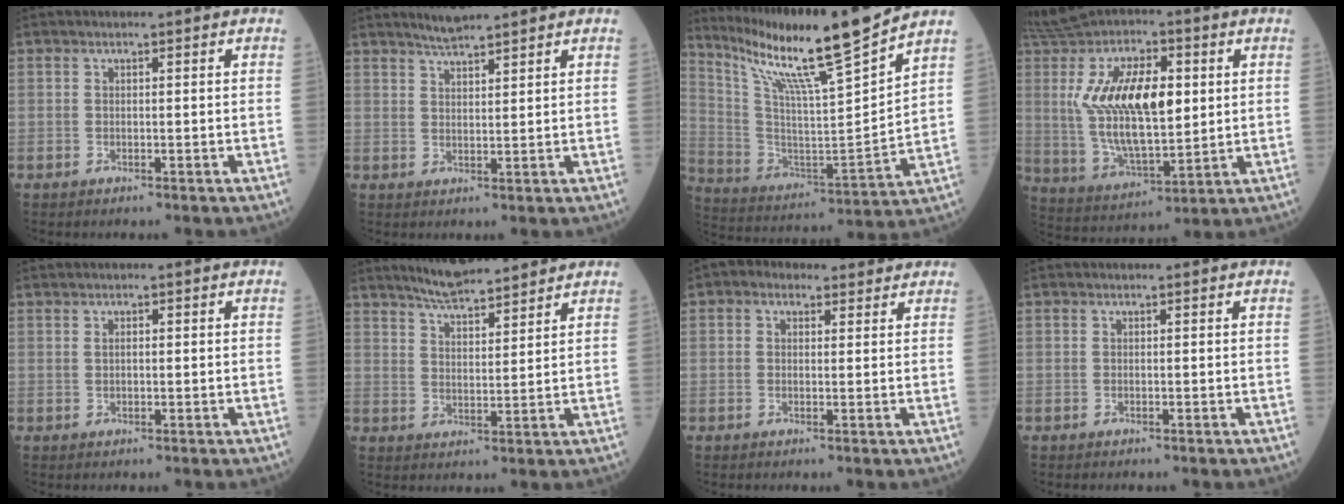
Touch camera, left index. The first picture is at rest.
{"total": 3.7, "force": [3.5, -0.1, 1.4], "torque": [-0.028, 0.006, 0.065]}
{"total": 19.1, "force": [15.4, -1.1, 11.2], "torque": [-0.200, -0.025, 0.267]}
{"total": 18.1, "force": [3.5, 6.7, 16.4], "torque": [-0.329, 0.012, 0.067]}
{"total": 1.0, "force": [0.3, 0.5, 0.8], "torque": [-0.017, 0.009, 0.008]}
{"total": 8.5, "force": [7.8, 1.1, 3.3], "torque": [-0.059, 0.014, 0.134]}
{"total": 4.2, "force": [2.8, 2.6, 1.7], "torque": [-0.032, 0.031, 0.044]}
{"total": 0.0}